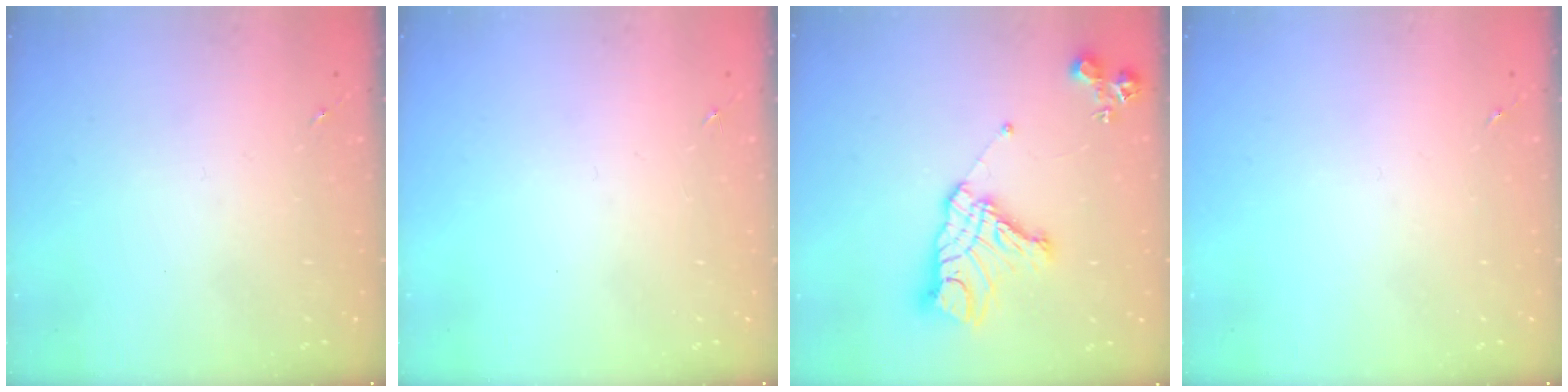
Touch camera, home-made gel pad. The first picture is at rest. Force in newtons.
{"total": 0.0}
{"total": 16.0, "press": 15.9, "slide": 1.4}
{"total": 0.0}